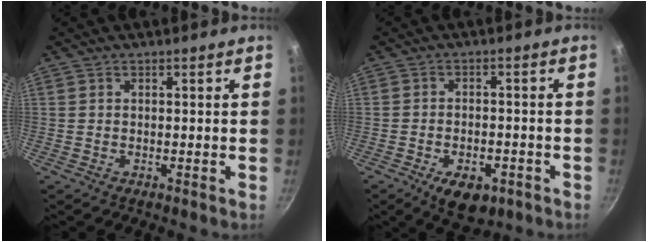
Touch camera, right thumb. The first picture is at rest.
{"total": 8.4, "force": [-4.1, 4.6, 5.7], "torque": [-0.064, 0.014, -0.051]}